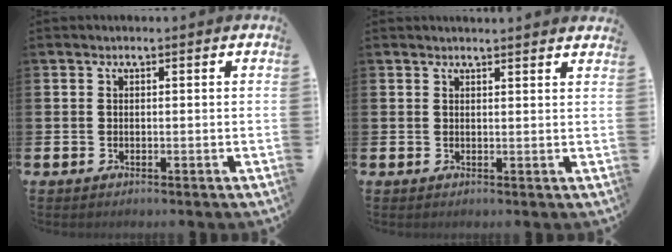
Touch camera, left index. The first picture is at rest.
{"total": 1.4, "force": [1.4, -0.2, -0.1], "torque": [0.012, -0.013, 0.023]}